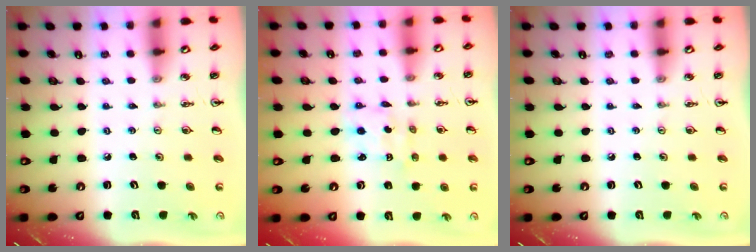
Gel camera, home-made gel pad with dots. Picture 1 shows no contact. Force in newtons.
{"total": 2.3, "press": 2.3, "slide": 0.1}
{"total": 0.0}